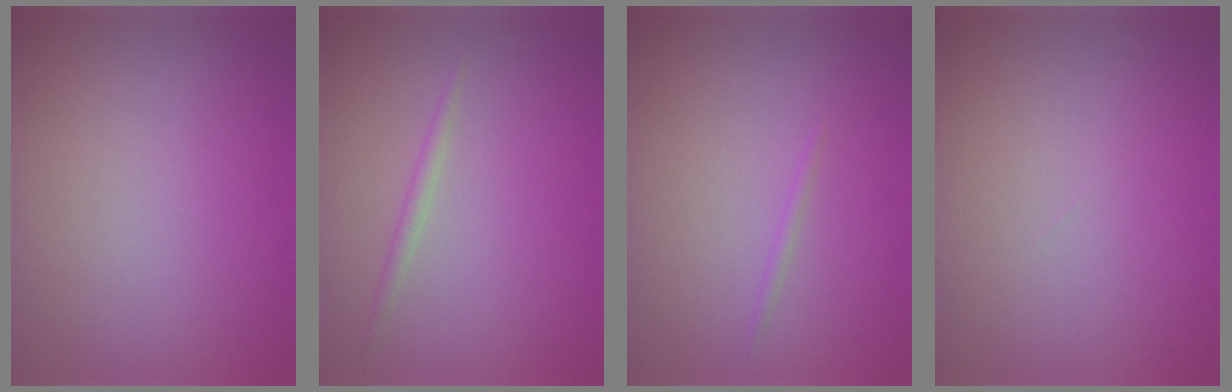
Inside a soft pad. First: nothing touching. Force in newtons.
{"total": 1.0, "press": 1.0, "slide": 0.0}
{"total": 0.6, "press": 0.6, "slide": 0.1}
{"total": 0.0}